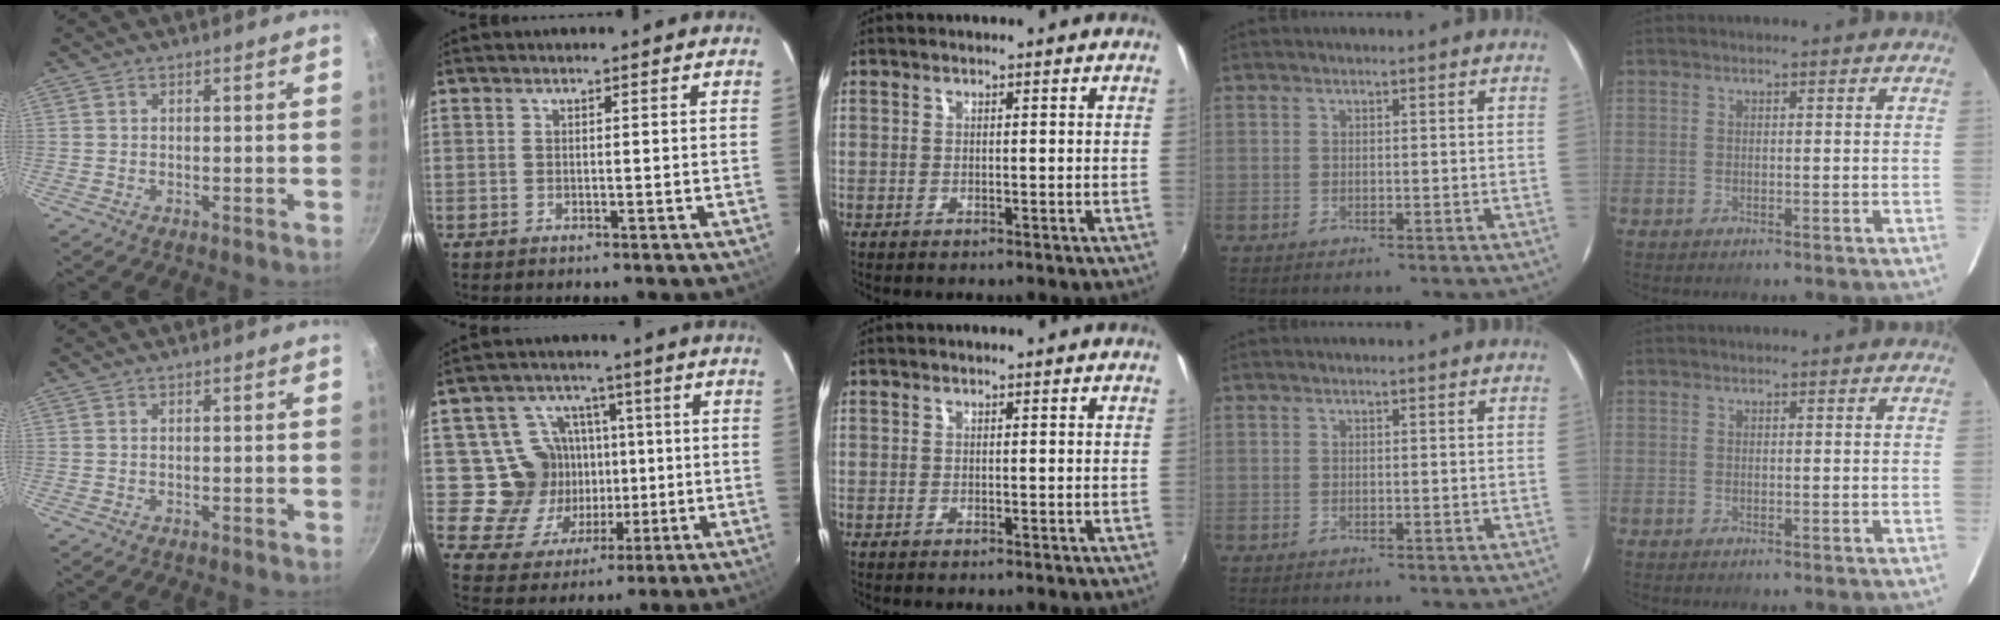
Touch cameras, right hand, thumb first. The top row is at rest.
{"index": {"total": 11.7, "force": [0.4, 11.3, 3.0], "torque": [-0.065, 0.019, 0.013]}}